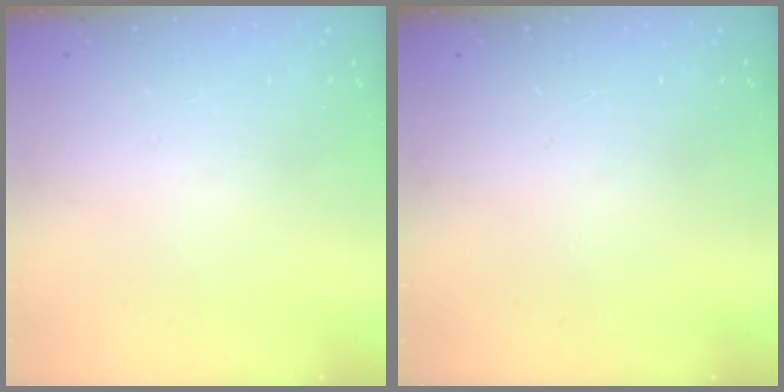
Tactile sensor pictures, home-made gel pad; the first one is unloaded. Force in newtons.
{"total": 0.0}